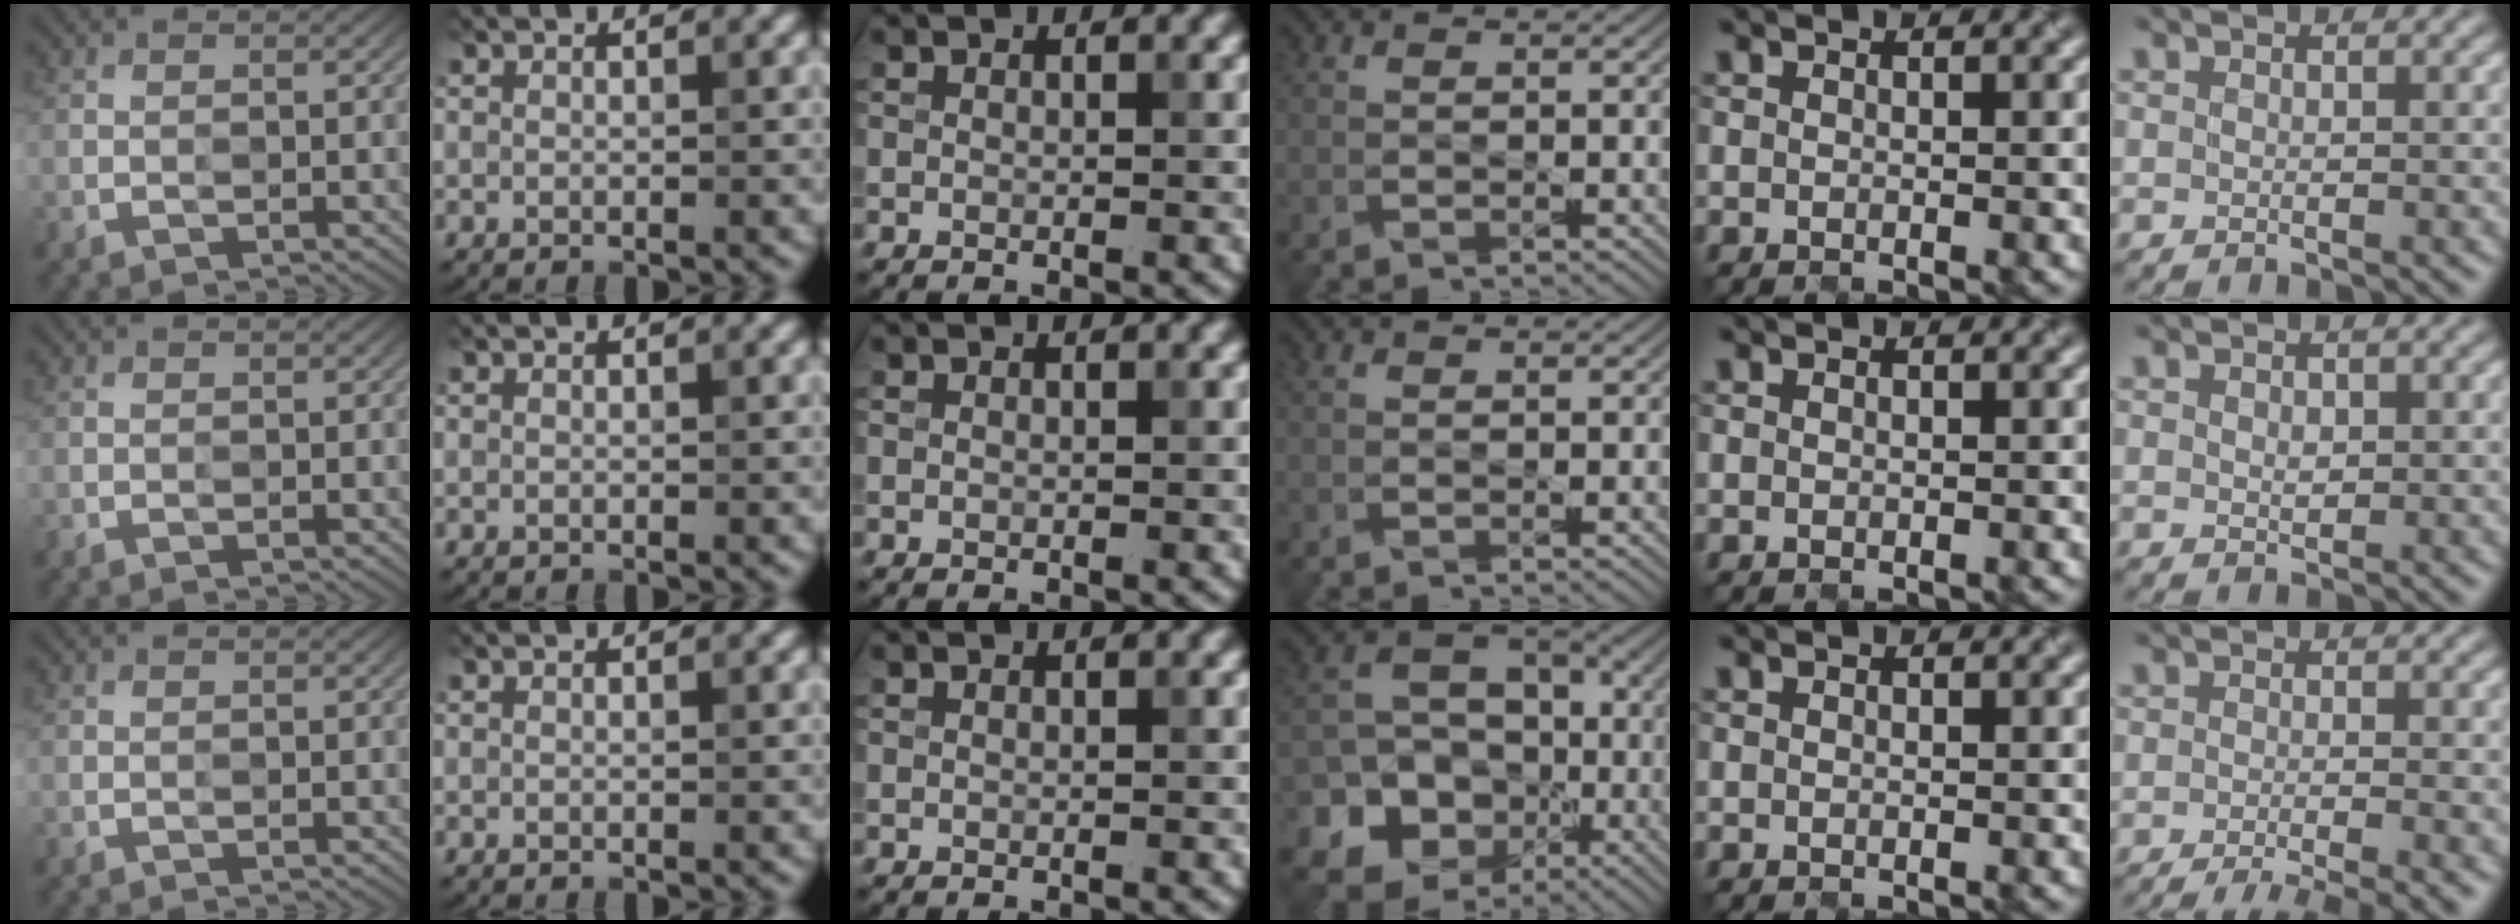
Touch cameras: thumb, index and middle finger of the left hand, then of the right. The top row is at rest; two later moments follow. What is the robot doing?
{"motion": "open", "object": "egg carton"}